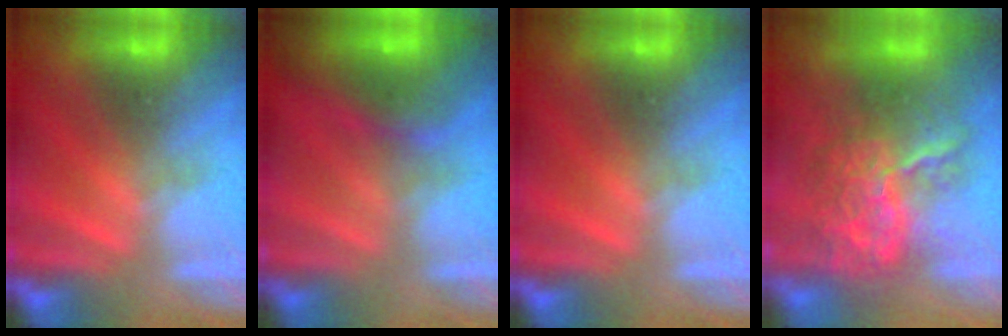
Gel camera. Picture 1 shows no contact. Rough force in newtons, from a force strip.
{"total": 7.1}
{"total": 0.0}
{"total": 9.0}